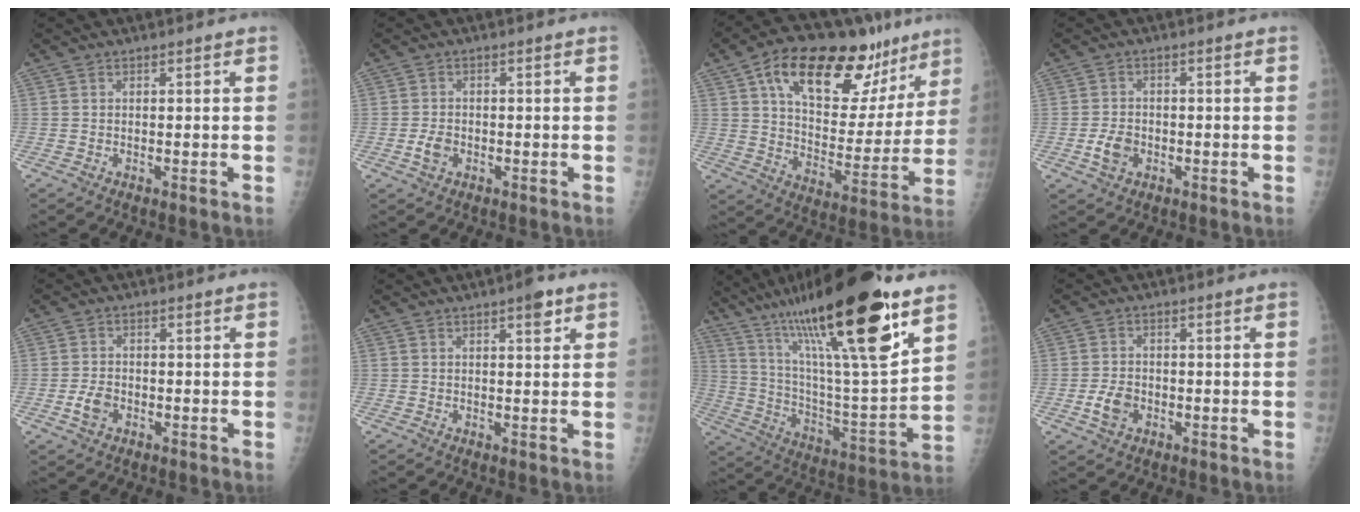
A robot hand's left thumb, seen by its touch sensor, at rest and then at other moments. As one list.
[{"total": 3.4, "force": [-1.1, 2.4, 2.1], "torque": [-0.037, 0.006, -0.020]}, {"total": 26.7, "force": [15.2, 13.1, 17.5], "torque": [-0.223, -0.022, 0.239]}, {"total": 4.4, "force": [-1.4, 3.2, 2.6], "torque": [-0.042, 0.007, -0.025]}, {"total": 3.7, "force": [-1.3, 2.6, 2.3], "torque": [-0.041, 0.008, -0.024]}, {"total": 3.0, "force": [1.7, 1.0, 2.3], "torque": [-0.023, -0.005, 0.020]}, {"total": 30.0, "force": [18.3, 4.9, 23.2], "torque": [-0.391, -0.054, 0.318]}, {"total": 4.6, "force": [-1.5, 3.3, 2.8], "torque": [-0.046, 0.007, -0.026]}]